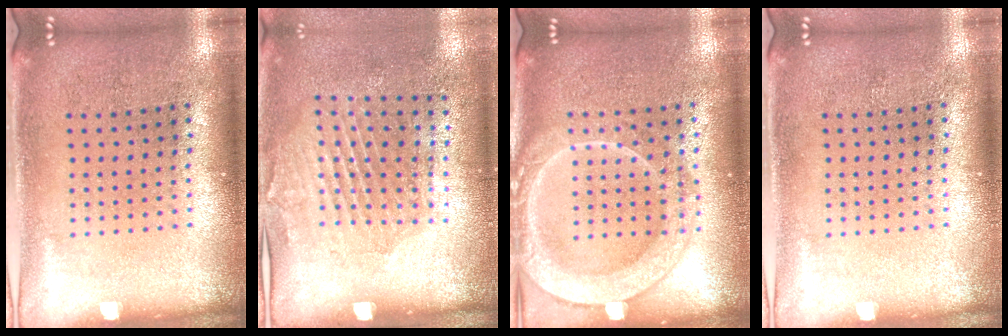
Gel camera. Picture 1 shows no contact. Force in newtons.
{"total": 2.0, "press": 1.2, "slide": 1.6}
{"total": 2.0, "press": 2.0, "slide": 0.3}
{"total": 0.0}